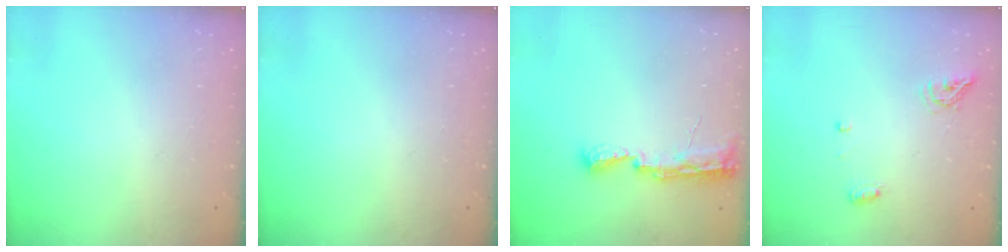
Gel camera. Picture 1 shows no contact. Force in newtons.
{"total": 0.0}
{"total": 8.9, "press": 8.5, "slide": 2.3}
{"total": 5.8, "press": 5.7, "slide": 0.9}